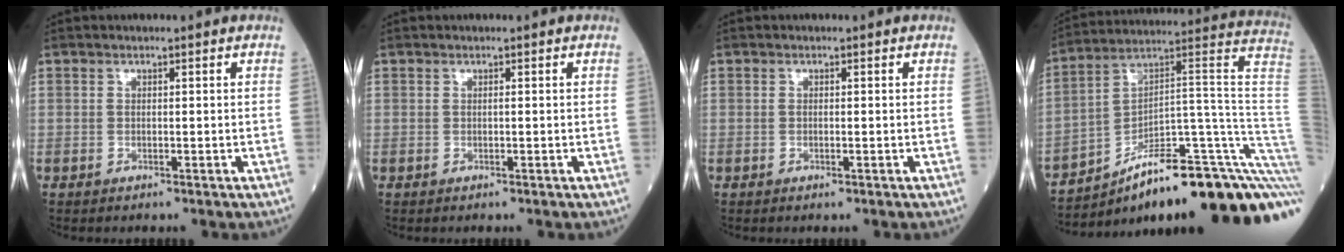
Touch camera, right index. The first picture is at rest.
{"total": 0.0}
{"total": 0.6, "force": [-0.2, 0.0, 0.6], "torque": [-0.013, -0.001, -0.002]}
{"total": 29.1, "force": [-19.2, 3.7, 21.5], "torque": [-0.176, 0.042, -0.273]}